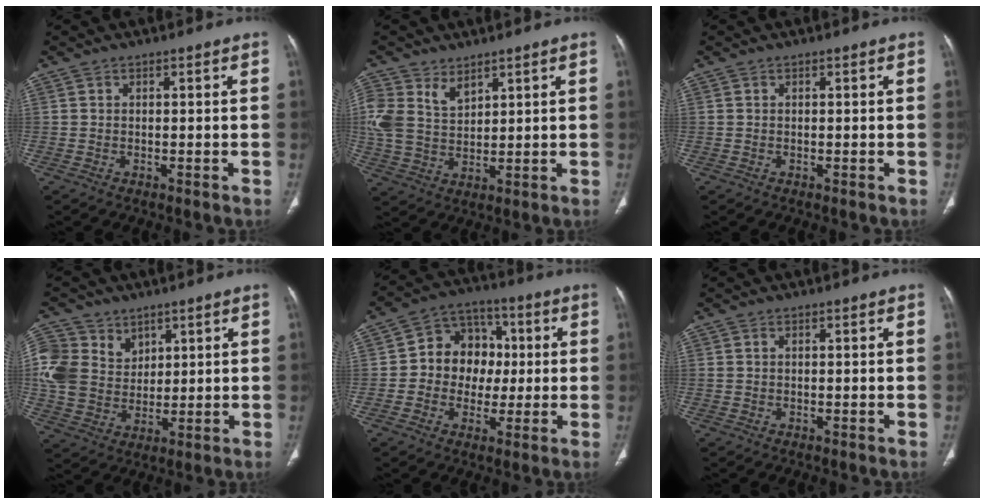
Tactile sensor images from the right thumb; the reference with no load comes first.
{"total": 8.5, "force": [4.5, 5.6, 4.6], "torque": [-0.084, -0.014, 0.102]}
{"total": 0.0}
{"total": 12.1, "force": [4.7, 10.0, 4.9], "torque": [-0.084, -0.005, 0.103]}
{"total": 11.8, "force": [0.3, 9.9, 6.4], "torque": [-0.052, 0.026, -0.004]}
{"total": 0.5, "force": [0.1, 0.4, 0.3], "torque": [-0.004, 0.002, 0.003]}